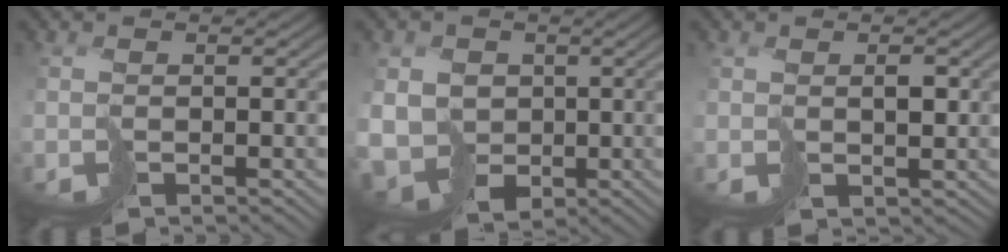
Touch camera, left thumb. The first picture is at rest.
{"total": 9.2, "force": [-0.5, 8.2, 4.1], "torque": [-0.114, -0.029, -0.020]}
{"total": 2.3, "force": [1.2, 1.4, 1.3], "torque": [-0.022, 0.000, 0.032]}